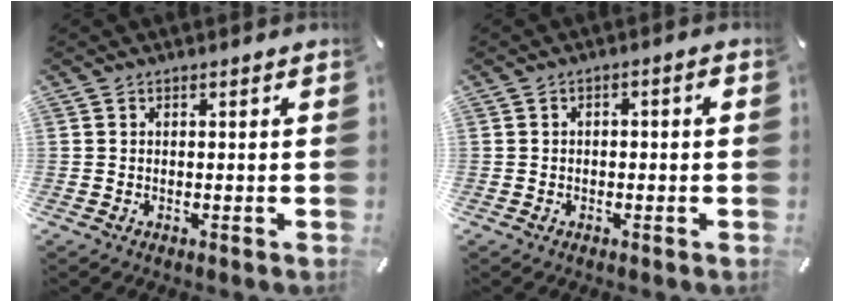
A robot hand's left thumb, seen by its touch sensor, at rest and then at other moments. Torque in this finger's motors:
{"motor_torque": [-0.26, 0.00, -0.01, -0.01, -0.01]}